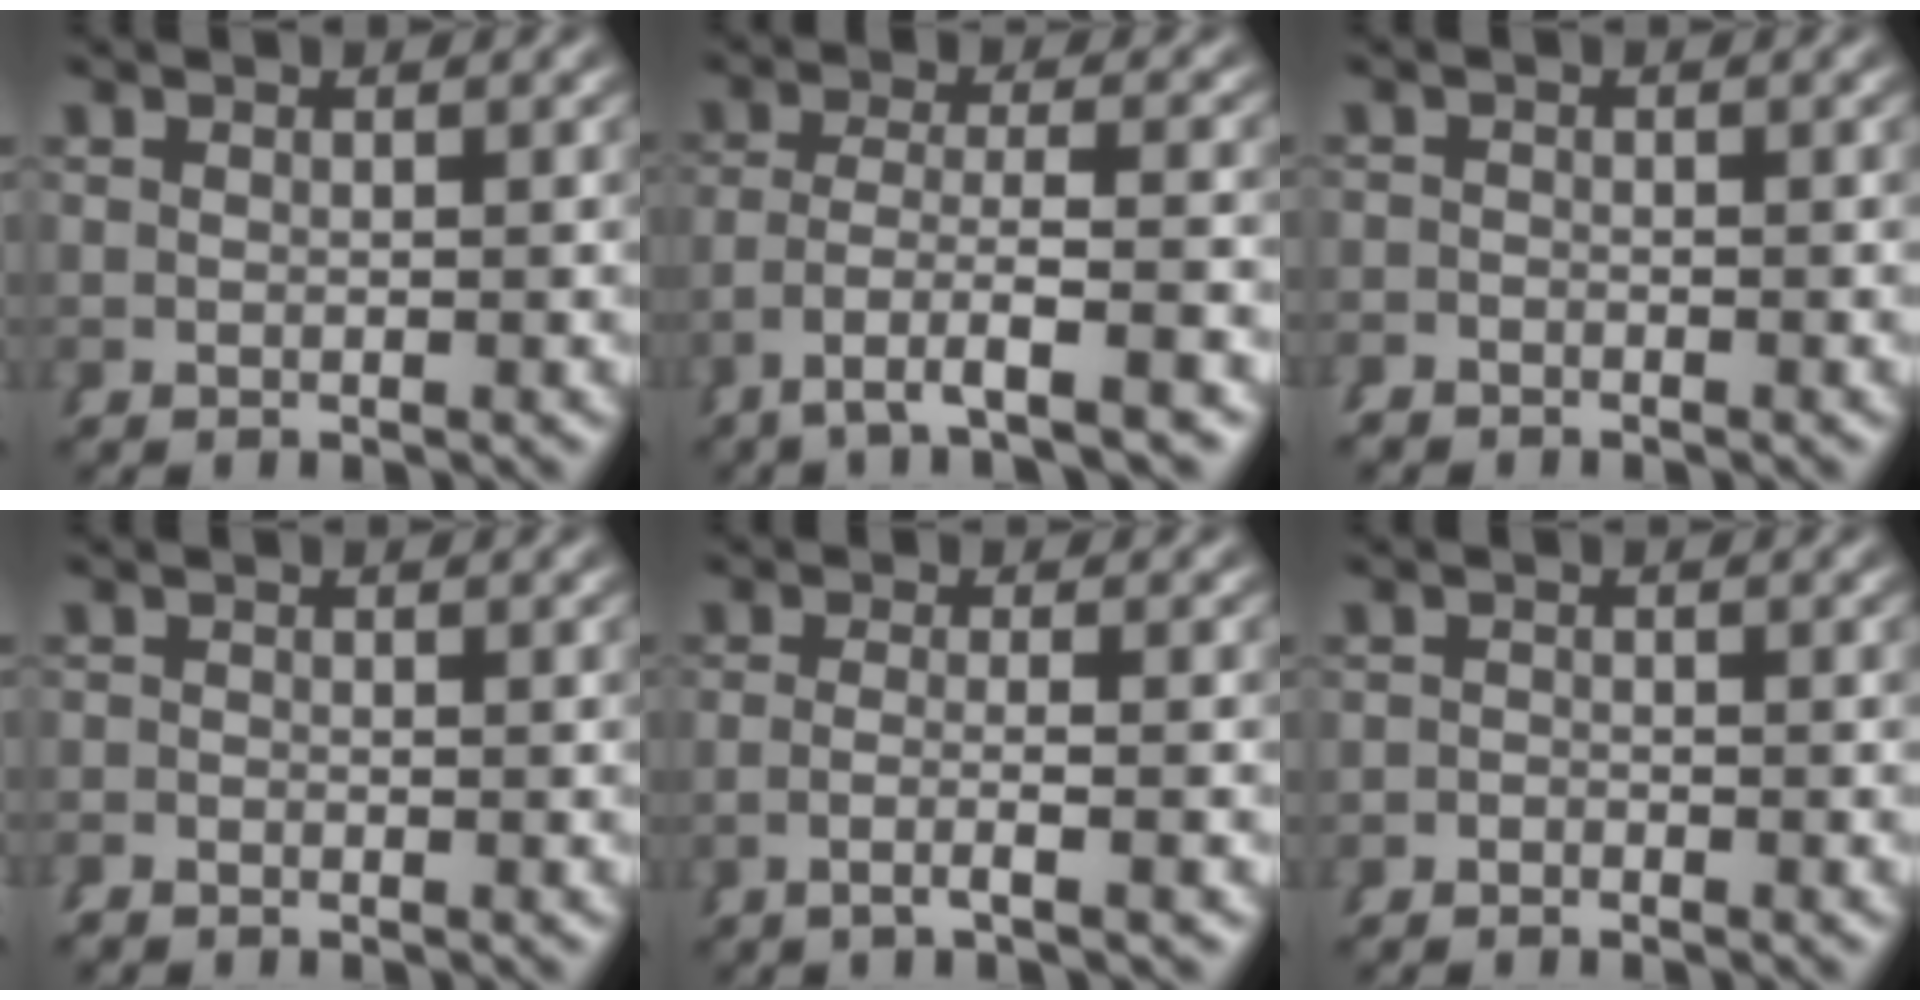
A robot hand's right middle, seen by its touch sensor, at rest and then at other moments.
{"total": 4.8, "force": [-3.1, 0.9, 3.6], "torque": [-0.085, -0.027, -0.035]}
{"total": 1.3, "force": [-1.2, -0.1, -0.5], "torque": [0.014, -0.009, -0.019]}
{"total": 1.1, "force": [-1.0, -0.4, -0.3], "torque": [0.012, -0.005, -0.018]}
{"total": 2.4, "force": [-1.4, -0.7, 1.9], "torque": [-0.048, -0.010, -0.018]}
{"total": 1.4, "force": [-1.2, -0.4, -0.6], "torque": [0.015, -0.008, -0.019]}